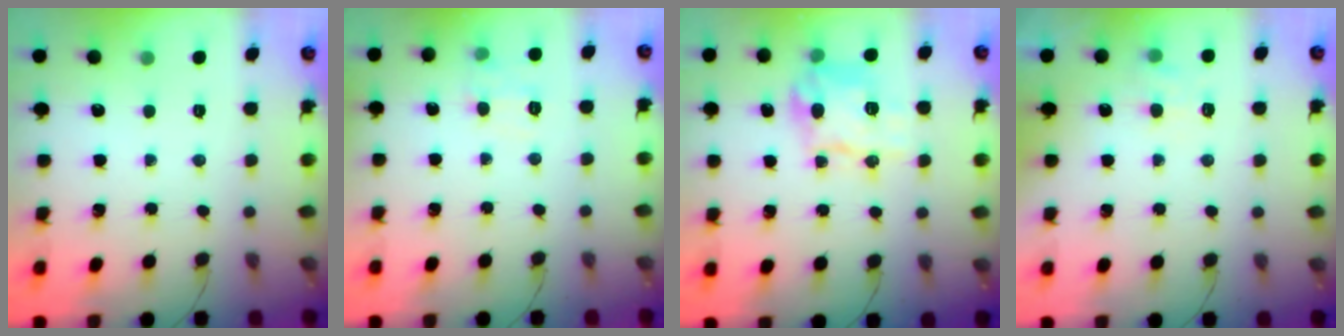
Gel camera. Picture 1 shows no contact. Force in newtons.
{"total": 7.8, "press": 7.6, "slide": 1.7}
{"total": 12.1, "press": 12.0, "slide": 1.3}
{"total": 6.7, "press": 6.6, "slide": 1.3}